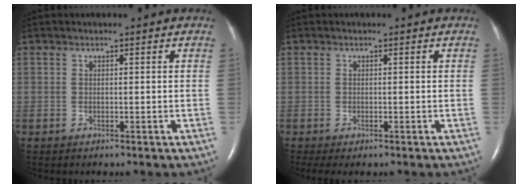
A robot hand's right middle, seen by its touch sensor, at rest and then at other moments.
{"total": 1.9, "force": [-1.3, 0.5, 1.4], "torque": [-0.024, -0.010, -0.016]}